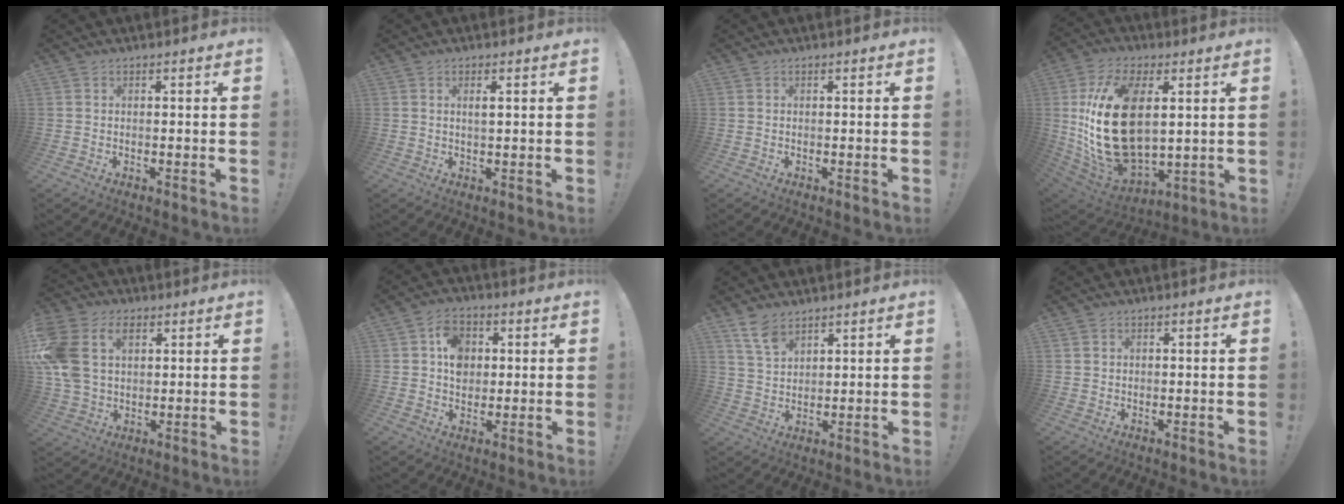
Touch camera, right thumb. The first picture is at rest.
{"total": 1.9, "force": [0.6, 0.2, 1.8], "torque": [-0.029, -0.006, 0.007]}
{"total": 0.0}
{"total": 25.6, "force": [3.9, 14.8, 20.5], "torque": [-0.417, -0.021, 0.077]}
{"total": 15.3, "force": [5.3, 10.7, 9.5], "torque": [-0.203, -0.021, 0.100]}
{"total": 8.8, "force": [1.7, 7.4, 4.4], "torque": [-0.063, 0.007, 0.035]}
{"total": 7.4, "force": [5.3, 3.6, 3.5], "torque": [-0.073, -0.024, 0.103]}
{"total": 1.2, "force": [0.4, 1.1, 0.0], "torque": [0.004, -0.001, 0.007]}